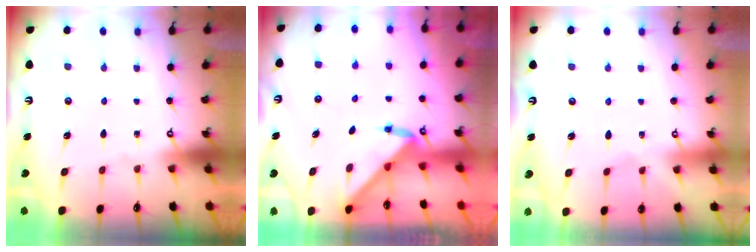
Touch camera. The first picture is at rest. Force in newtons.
{"total": 3.3, "press": 3.3, "slide": 0.2}
{"total": 2.4, "press": 2.4, "slide": 0.5}